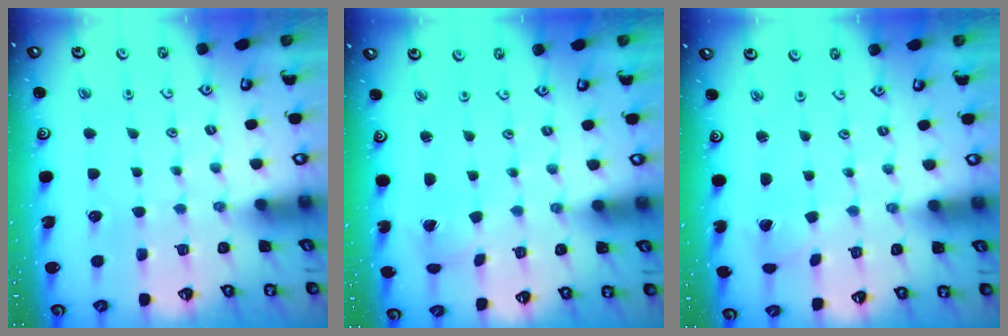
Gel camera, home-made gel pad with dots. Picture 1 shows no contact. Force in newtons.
{"total": 0.0}
{"total": 0.0}